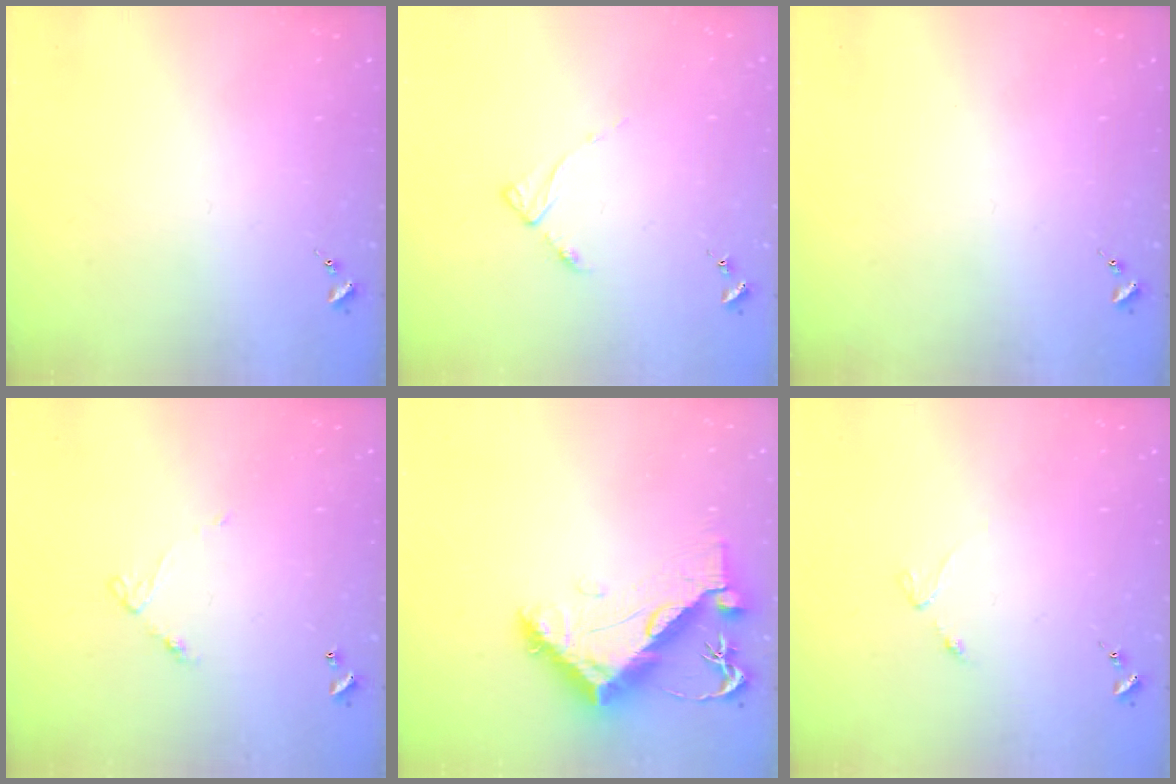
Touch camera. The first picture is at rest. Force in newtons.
{"total": 3.5, "press": 3.5, "slide": 0.6}
{"total": 0.0}
{"total": 4.5, "press": 4.5, "slide": 0.3}
{"total": 11.0, "press": 10.9, "slide": 1.0}
{"total": 2.5, "press": 2.4, "slide": 0.4}